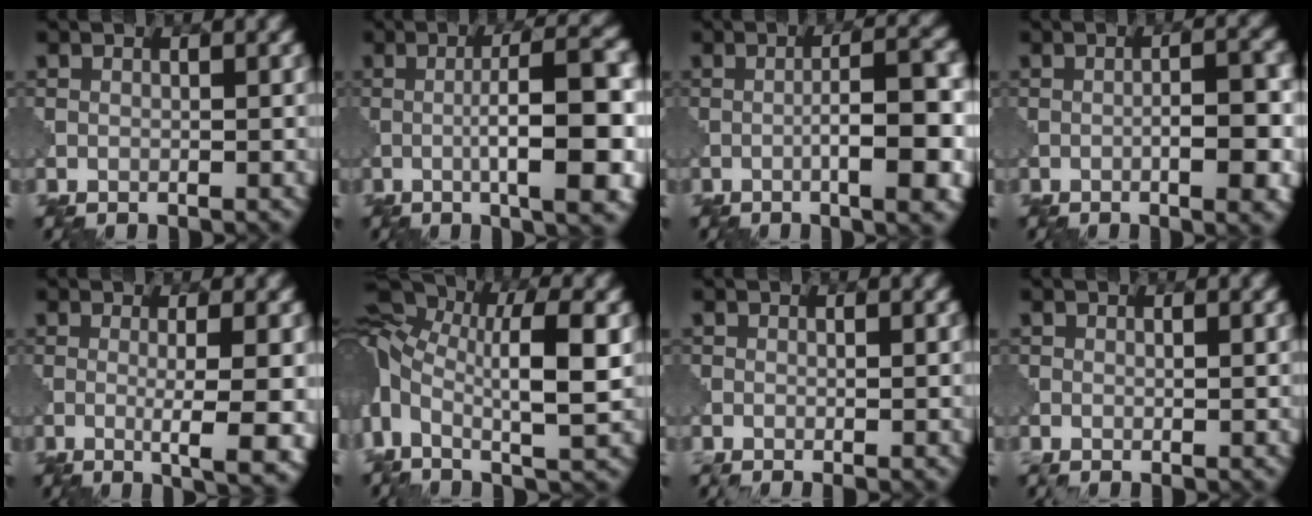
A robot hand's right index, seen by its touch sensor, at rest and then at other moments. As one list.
[{"total": 8.9, "force": [-1.6, 1.6, 8.6], "torque": [-0.104, 0.011, -0.022]}, {"total": 6.5, "force": [-2.0, 1.3, 6.1], "torque": [-0.074, 0.010, -0.029]}, {"total": 4.5, "force": [-1.8, 1.1, 4.0], "torque": [-0.051, 0.007, -0.021]}, {"total": 5.8, "force": [-1.1, 1.2, 5.6], "torque": [-0.080, -0.006, -0.010]}, {"total": 10.6, "force": [0.4, 4.5, 9.5], "torque": [-0.217, 0.003, 0.011]}, {"total": 1.8, "force": [-0.1, 1.0, 1.5], "torque": [0.003, 0.010, -0.016]}, {"total": 1.1, "force": [0.1, 0.6, 0.9], "torque": [0.004, 0.011, -0.007]}]